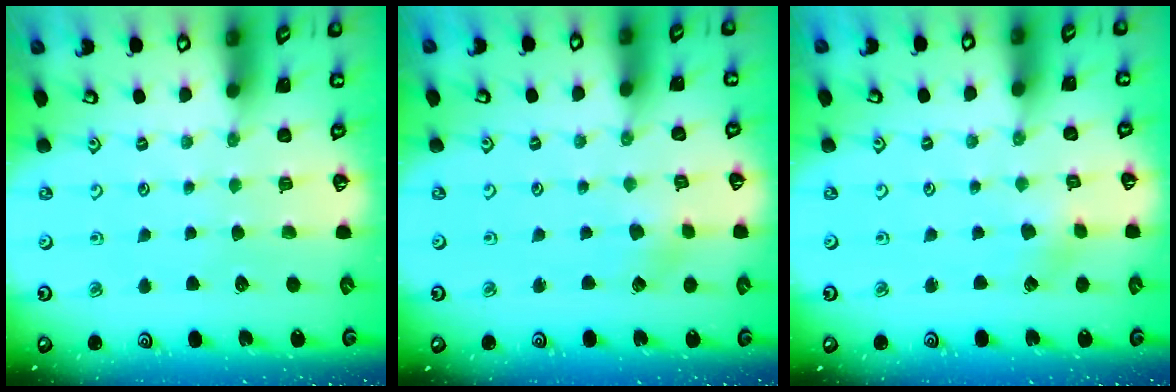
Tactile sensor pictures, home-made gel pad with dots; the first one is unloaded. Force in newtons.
{"total": 2.3, "press": 2.3, "slide": 0.4}
{"total": 2.1, "press": 2.1, "slide": 0.2}